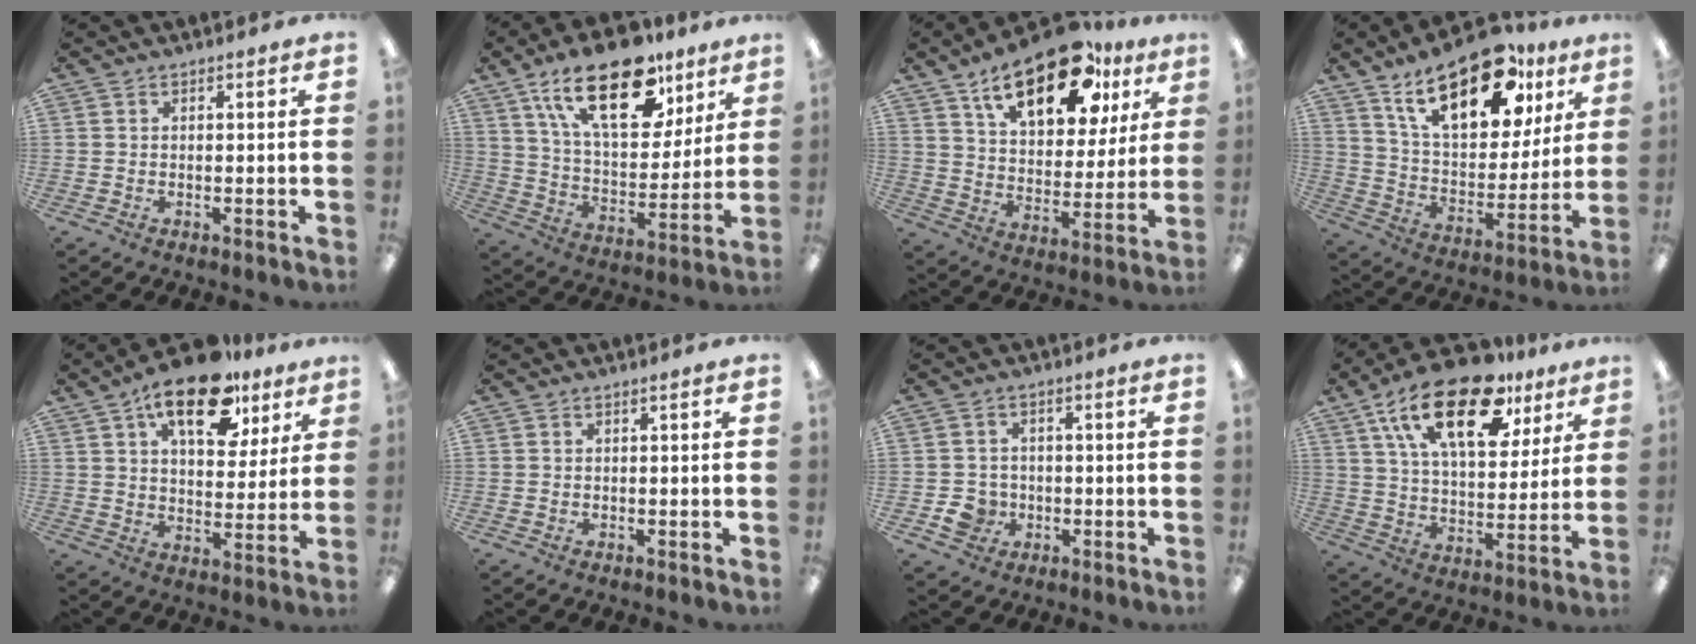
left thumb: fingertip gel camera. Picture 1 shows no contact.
{"total": 23.4, "force": [14.1, 11.0, 15.1], "torque": [-0.246, -0.062, 0.241]}
{"total": 21.9, "force": [13.6, 10.3, 13.7], "torque": [-0.215, -0.059, 0.230]}
{"total": 22.9, "force": [14.0, 10.8, 14.6], "torque": [-0.229, -0.068, 0.241]}
{"total": 17.6, "force": [10.7, 8.4, 11.1], "torque": [-0.167, -0.044, 0.179]}
{"total": 0.0}
{"total": 5.7, "force": [-1.7, 5.1, 1.9], "torque": [-0.037, 0.008, -0.029]}
{"total": 22.6, "force": [12.9, 10.7, 15.1], "torque": [-0.256, -0.054, 0.223]}